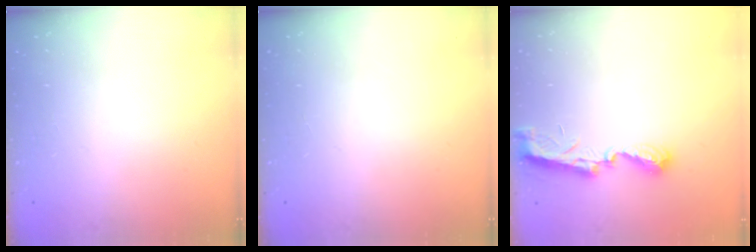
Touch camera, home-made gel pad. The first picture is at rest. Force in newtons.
{"total": 0.0}
{"total": 7.6, "press": 7.5, "slide": 0.3}